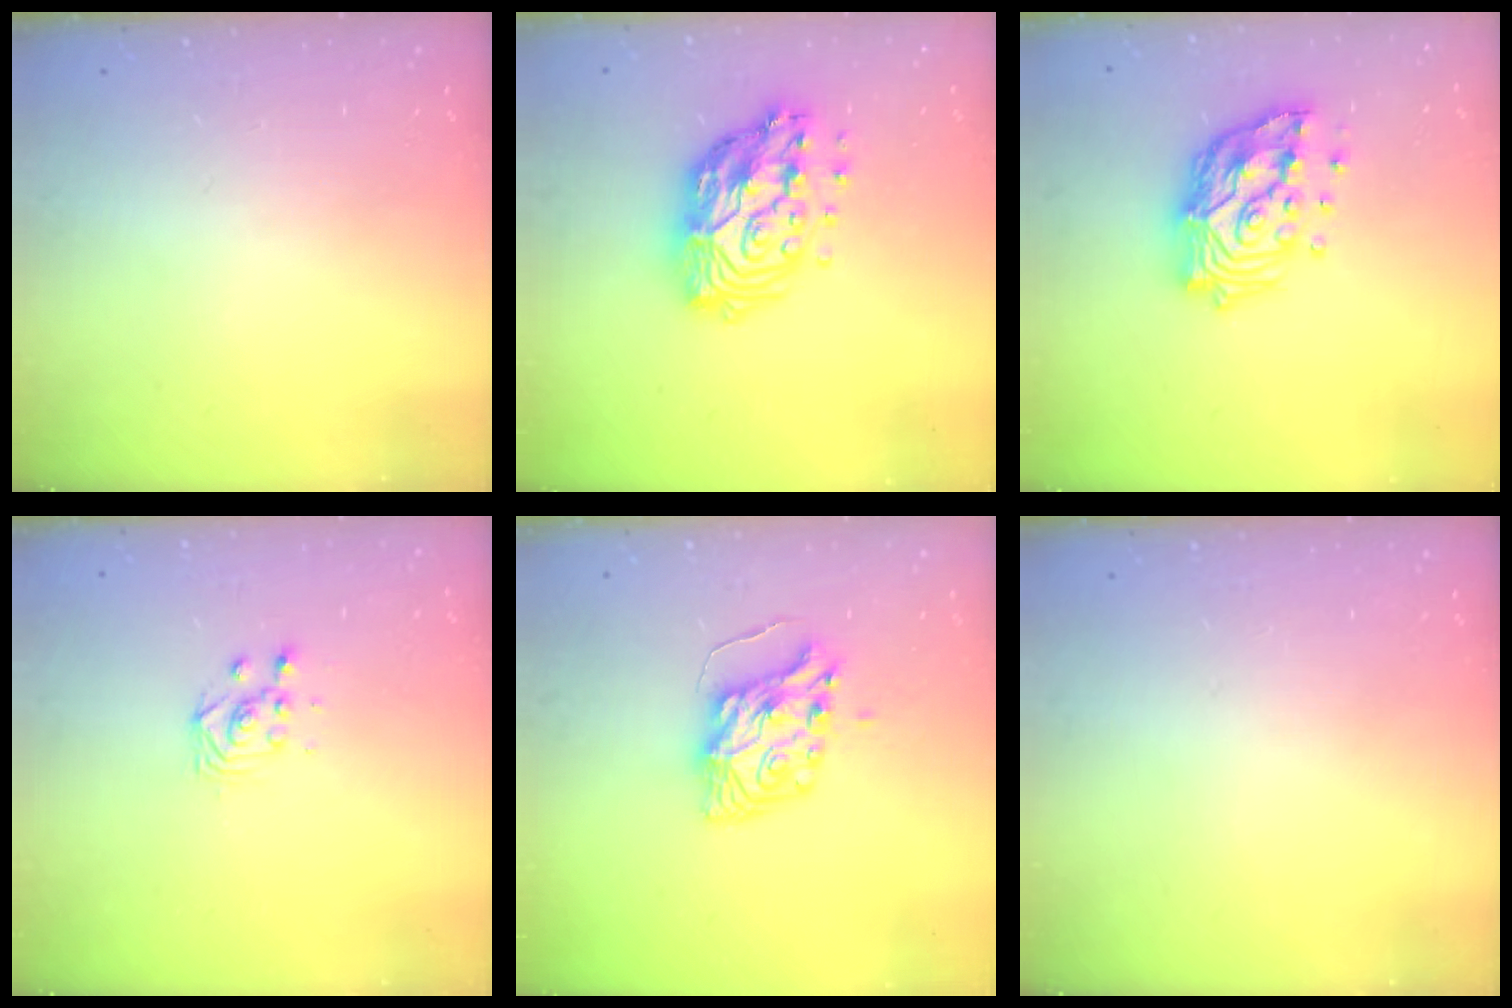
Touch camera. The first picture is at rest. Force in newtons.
{"total": 17.1, "press": 17.0, "slide": 1.6}
{"total": 17.0, "press": 16.8, "slide": 2.2}
{"total": 2.9, "press": 2.9, "slide": 0.4}
{"total": 8.4, "press": 8.3, "slide": 0.5}
{"total": 0.0}